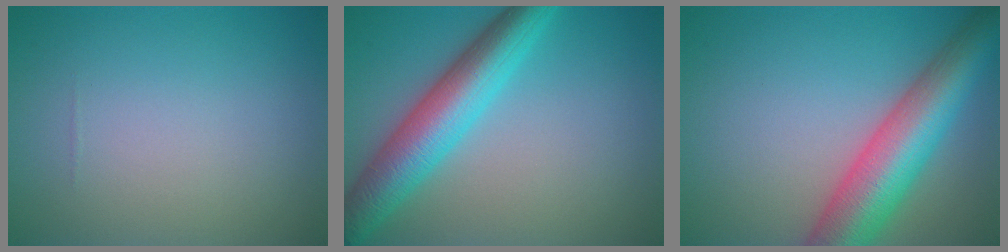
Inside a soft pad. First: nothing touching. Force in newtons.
{"total": 7.0, "press": 7.0, "slide": 0.2}
{"total": 9.0, "press": 9.0, "slide": 0.3}